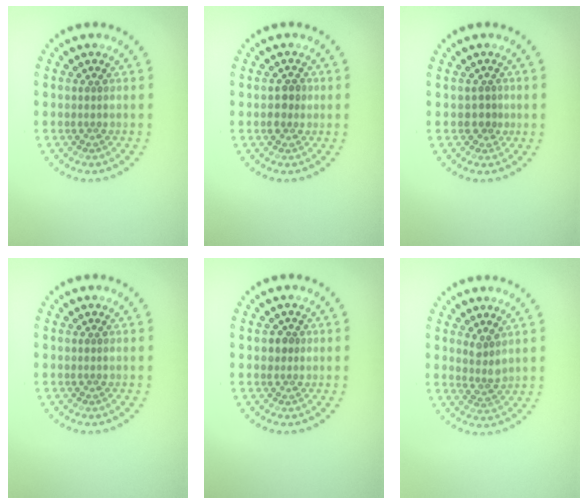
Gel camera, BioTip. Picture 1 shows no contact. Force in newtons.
{"total": 1.6, "press": 1.5, "slide": 0.3}
{"total": 0.9, "press": 0.6, "slide": 0.6}
{"total": 0.0}
{"total": 1.3, "press": 1.1, "slide": 0.6}
{"total": 1.8, "press": 1.3, "slide": 1.3}